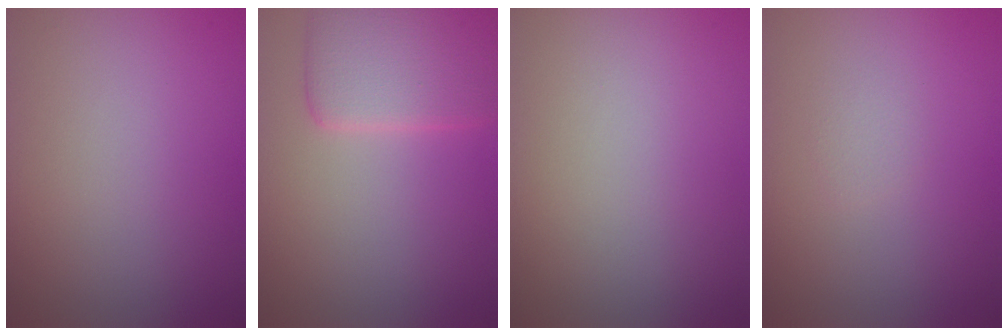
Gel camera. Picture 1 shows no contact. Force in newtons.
{"total": 5.2, "press": 5.2, "slide": 0.4}
{"total": 0.0}
{"total": 0.7, "press": 0.7, "slide": 0.0}